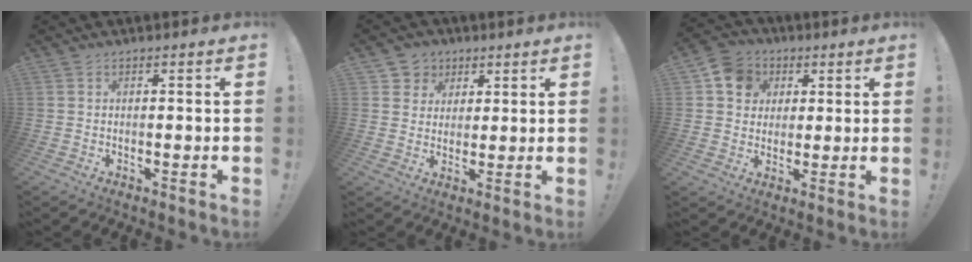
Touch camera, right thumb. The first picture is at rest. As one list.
[{"total": 6.2, "force": [2.2, 5.7, 0.7], "torque": [-0.009, -0.019, 0.044]}, {"total": 9.9, "force": [2.9, 8.9, 3.3], "torque": [-0.036, -0.007, 0.059]}]